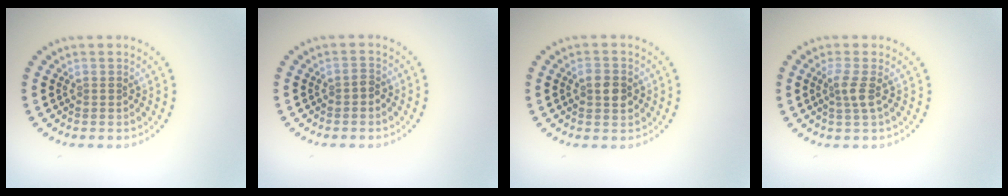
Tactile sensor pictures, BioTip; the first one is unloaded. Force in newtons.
{"total": 0.8, "press": 0.7, "slide": 0.4}
{"total": 2.0, "press": 2.0, "slide": 0.1}
{"total": 1.8, "press": 1.4, "slide": 1.2}